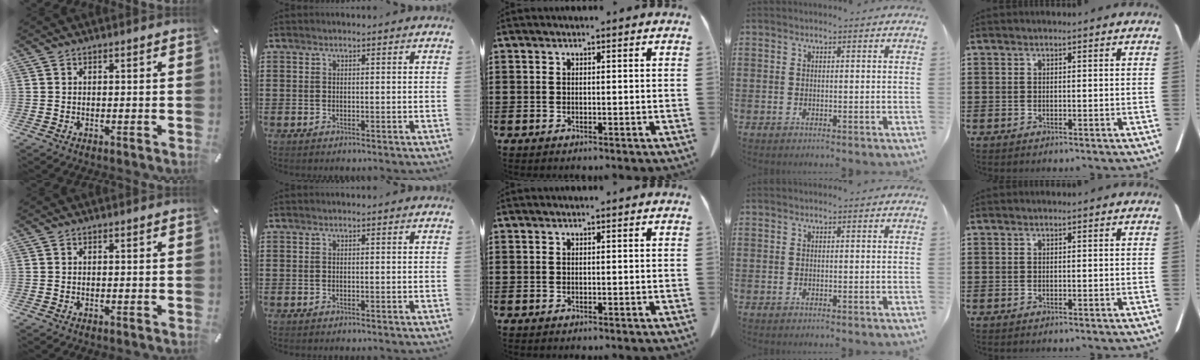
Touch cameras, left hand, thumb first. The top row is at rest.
{}